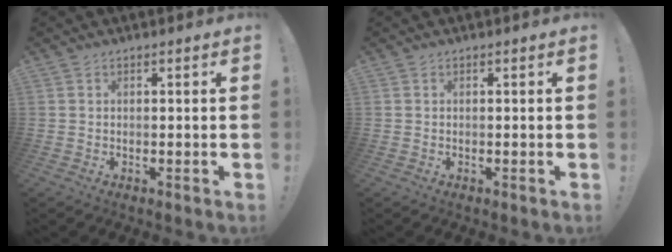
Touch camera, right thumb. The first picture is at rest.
{"total": 0.0}